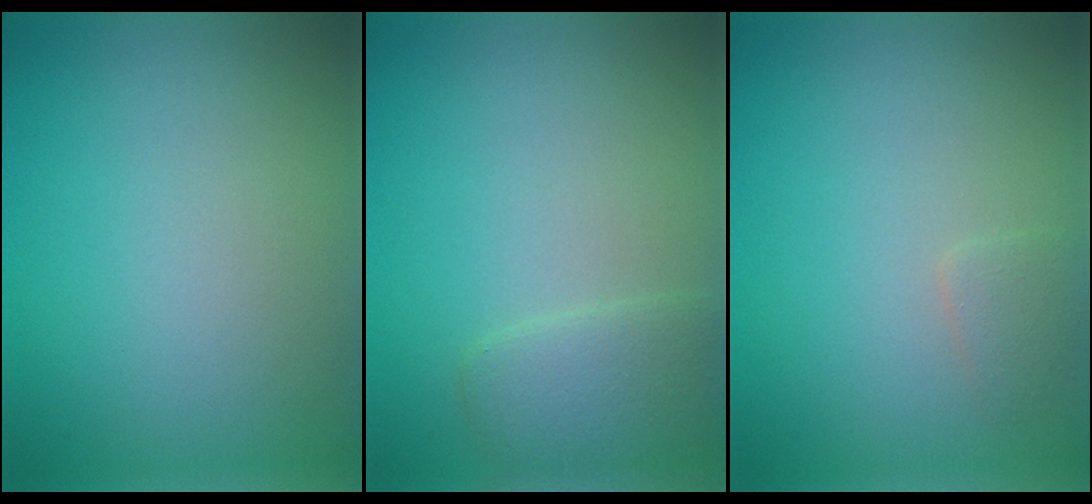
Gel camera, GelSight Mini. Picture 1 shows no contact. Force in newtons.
{"total": 2.4, "press": 2.4, "slide": 0.1}
{"total": 1.0, "press": 1.0, "slide": 0.0}